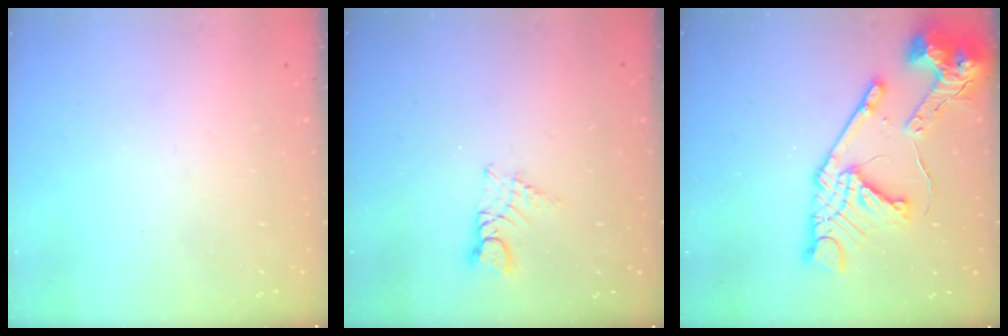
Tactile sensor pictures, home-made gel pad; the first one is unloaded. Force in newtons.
{"total": 3.7, "press": 3.6, "slide": 0.3}
{"total": 20.3, "press": 20.2, "slide": 1.9}